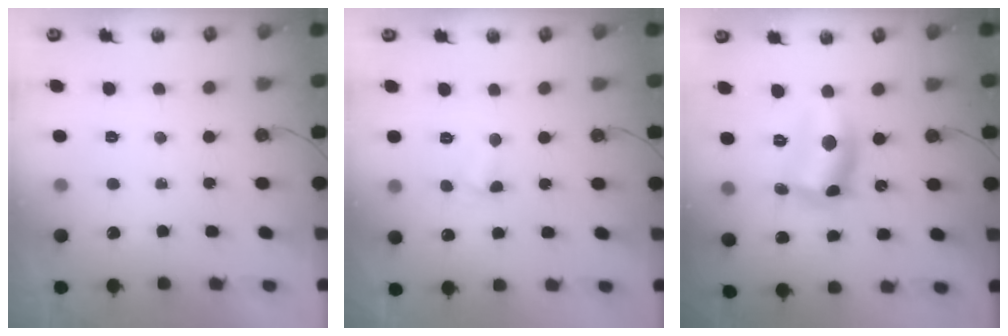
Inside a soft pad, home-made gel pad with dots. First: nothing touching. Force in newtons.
{"total": 4.5, "press": 4.5, "slide": 0.6}
{"total": 12.1, "press": 11.7, "slide": 3.1}